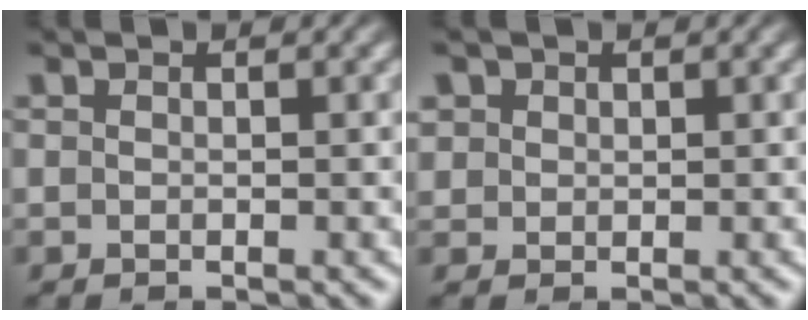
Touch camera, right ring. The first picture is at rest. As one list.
[{"total": 1.9, "force": [1.1, 1.5, 0.6], "torque": [-0.016, -0.008, 0.030]}]